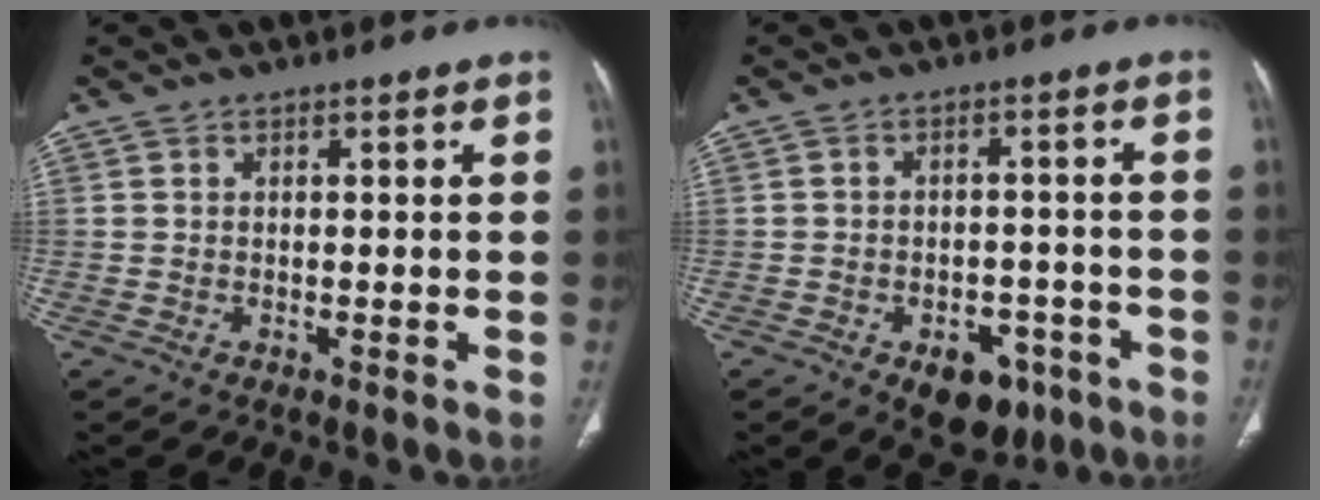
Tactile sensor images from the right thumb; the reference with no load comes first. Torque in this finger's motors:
{"motor_torque": [2.07, 0.43, 0.88, -0.66, 0.00]}